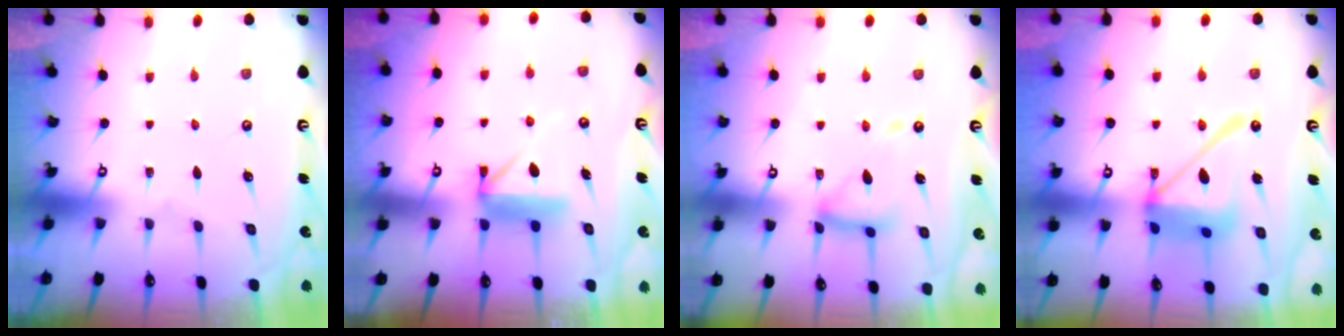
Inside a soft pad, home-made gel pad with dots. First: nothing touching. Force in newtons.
{"total": 8.7, "press": 8.7, "slide": 0.6}
{"total": 13.8, "press": 13.7, "slide": 1.4}
{"total": 18.2, "press": 18.1, "slide": 1.6}